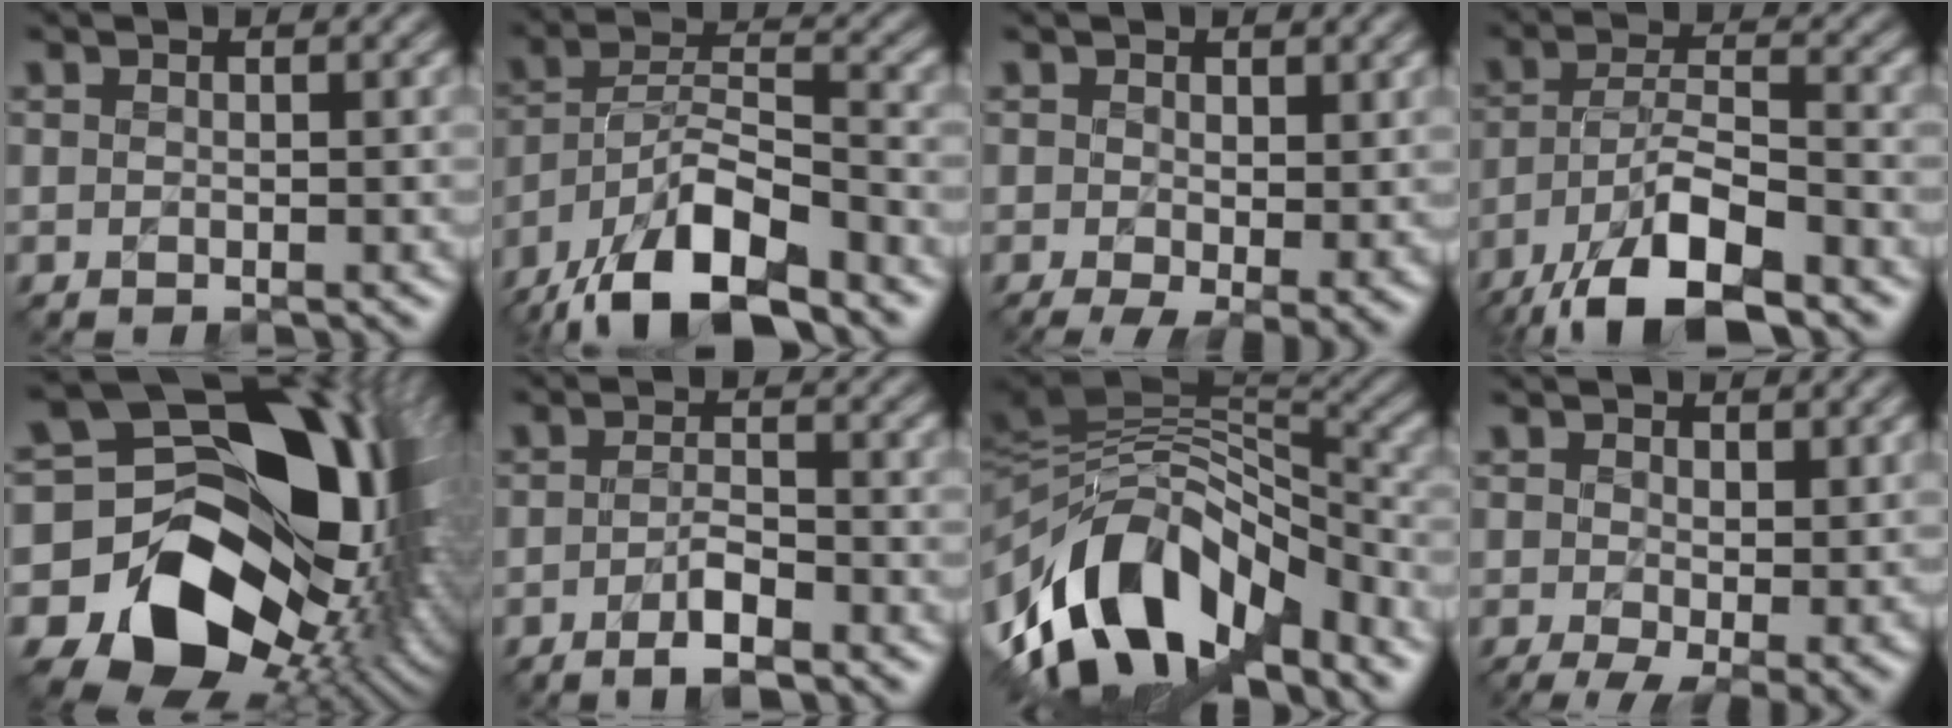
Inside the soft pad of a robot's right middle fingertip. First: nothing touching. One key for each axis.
{"total": 11.3, "fx": -8.2, "fy": 3.7, "fz": 6.9, "tx": -0.121, "ty": 0.013, "tz": -0.154}
{"total": 4.1, "fx": -0.8, "fy": 1.8, "fz": 3.6, "tx": -0.059, "ty": -0.011, "tz": -0.009}
{"total": 10.0, "fx": -6.7, "fy": 3.2, "fz": 6.7, "tx": -0.121, "ty": 0.005, "tz": -0.126}
{"total": 19.5, "fx": -1.7, "fy": 15.1, "fz": 12.3, "tx": -0.170, "ty": -0.022, "tz": -0.013}
{"total": 2.7, "fx": -1.7, "fy": 0.5, "fz": 2.0, "tx": -0.042, "ty": 0.005, "tz": -0.036}
{"total": 13.9, "fx": -6.0, "fy": 8.0, "fz": 9.6, "tx": -0.185, "ty": 0.013, "tz": -0.102}
{"total": 5.2, "fx": -0.8, "fy": 2.3, "fz": 4.5, "tx": -0.078, "ty": -0.013, "tz": -0.007}